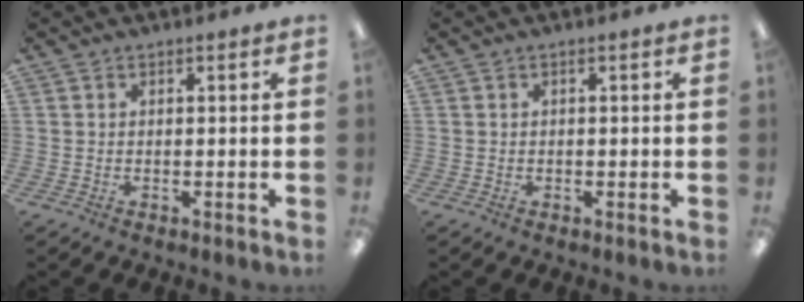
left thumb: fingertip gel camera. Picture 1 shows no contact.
{"total": 0.0}